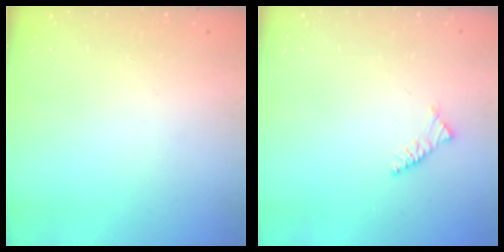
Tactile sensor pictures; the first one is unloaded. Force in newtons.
{"total": 3.0, "press": 2.9, "slide": 0.8}